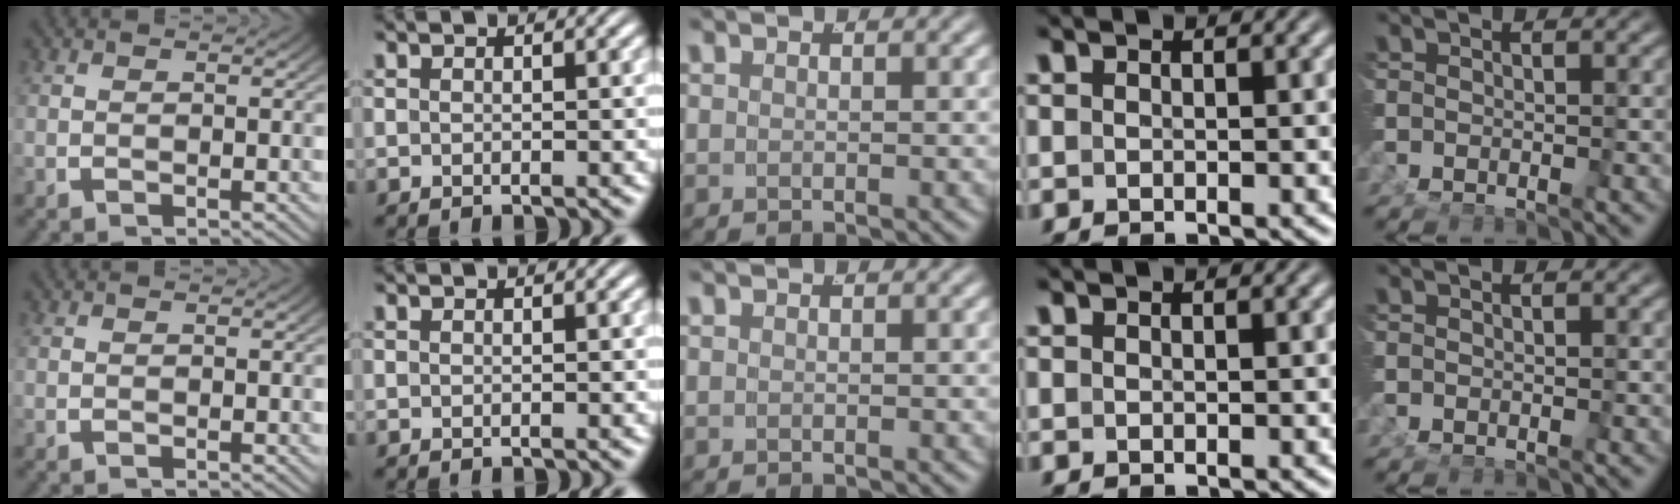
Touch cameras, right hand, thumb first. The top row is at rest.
{}